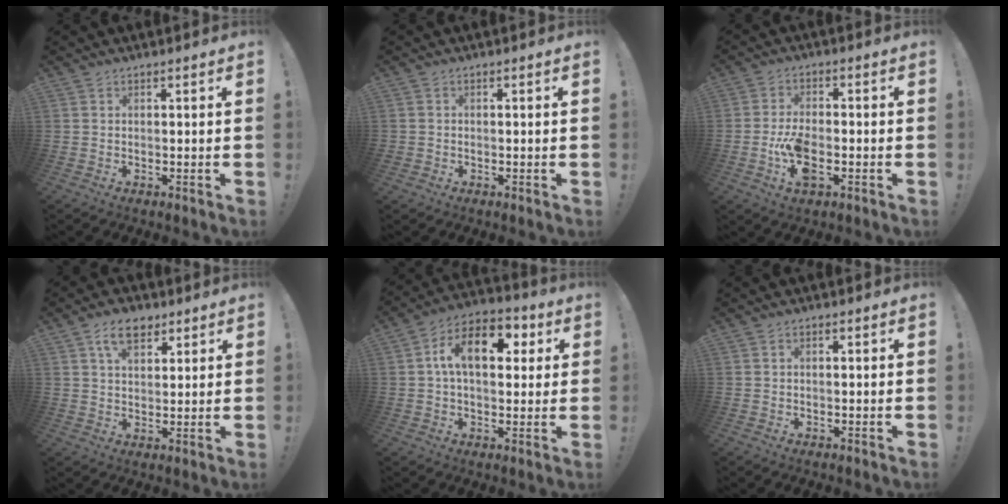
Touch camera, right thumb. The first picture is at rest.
{"total": 1.2, "force": [-0.3, 1.1, 0.1], "torque": [-0.005, 0.005, -0.005]}
{"total": 9.1, "force": [-2.9, 4.7, 7.3], "torque": [-0.131, -0.001, -0.050]}
{"total": 8.3, "force": [4.5, 5.1, 4.8], "torque": [-0.071, -0.007, 0.082]}
{"total": 14.2, "force": [3.6, 8.2, 11.0], "torque": [-0.174, 0.011, 0.062]}
{"total": 0.6, "force": [-0.1, 0.4, 0.4], "torque": [-0.012, 0.004, -0.002]}